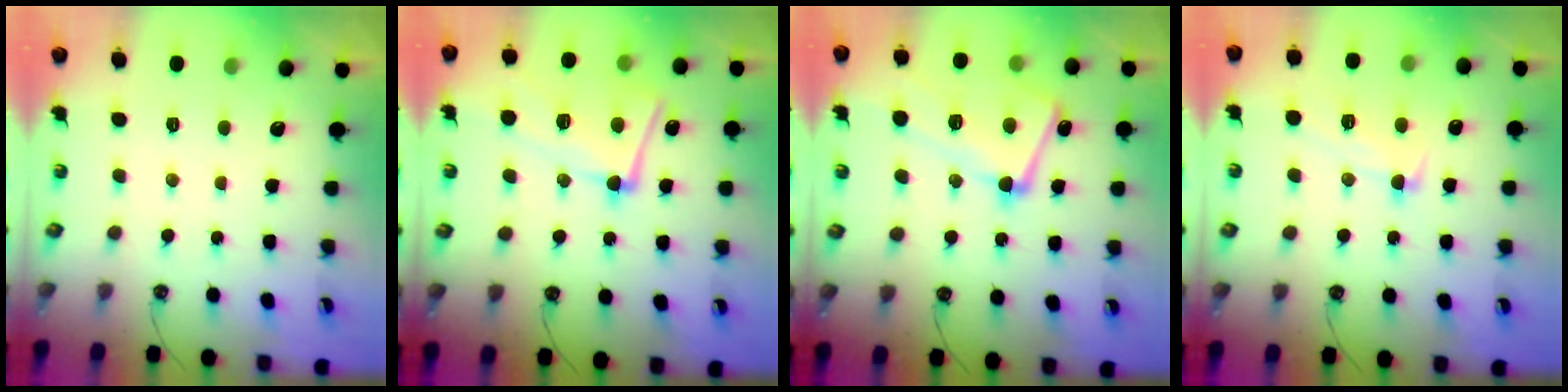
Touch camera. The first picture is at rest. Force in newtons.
{"total": 9.5, "press": 9.3, "slide": 1.9}
{"total": 9.5, "press": 9.3, "slide": 1.7}
{"total": 7.5, "press": 7.4, "slide": 1.1}